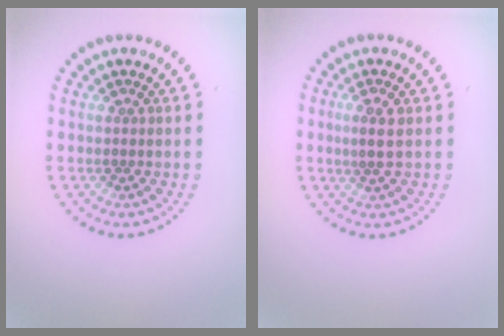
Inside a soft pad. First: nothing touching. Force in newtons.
{"total": 2.0, "press": 1.9, "slide": 0.6}